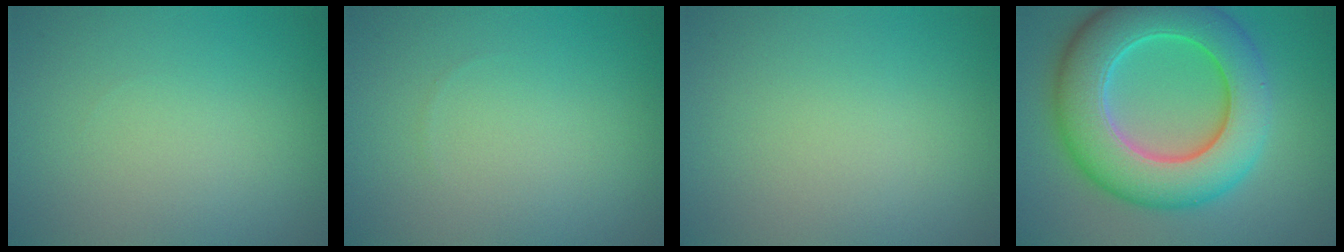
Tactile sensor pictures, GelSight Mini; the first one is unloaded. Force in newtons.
{"total": 0.0}
{"total": 0.0}
{"total": 10.4, "press": 10.4, "slide": 0.2}